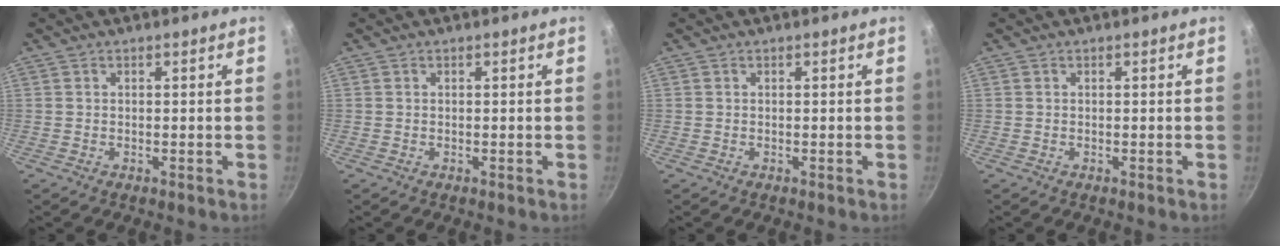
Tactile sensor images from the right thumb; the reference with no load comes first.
{"total": 0.0}
{"total": 0.0}
{"total": 0.0}